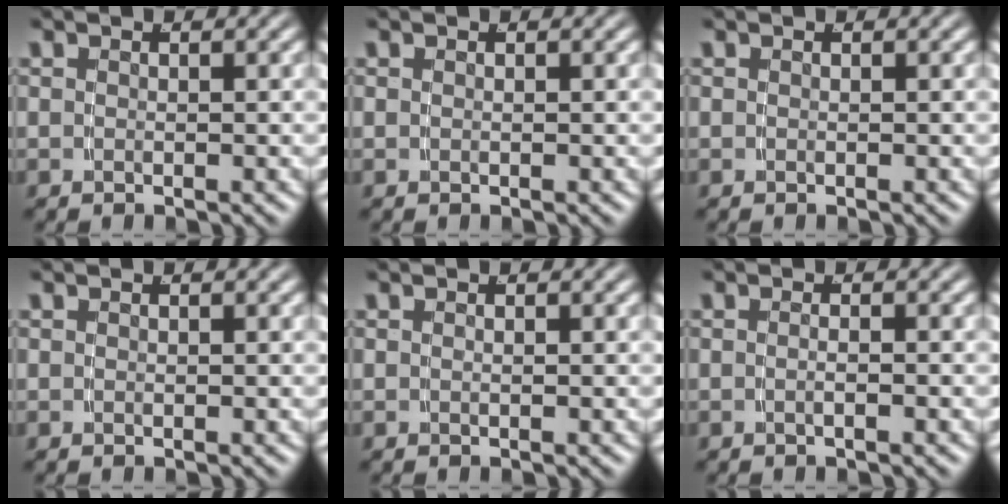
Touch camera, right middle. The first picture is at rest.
{"total": 0.0}
{"total": 0.0}
{"total": 0.0}
{"total": 0.0}
{"total": 0.9, "force": [-0.6, -0.3, 0.6], "torque": [-0.011, -0.001, -0.012]}